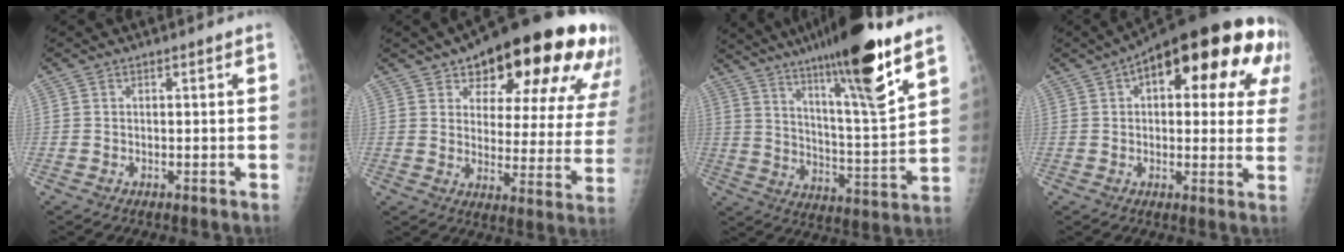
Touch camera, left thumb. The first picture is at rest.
{"total": 26.6, "force": [15.8, 10.5, 18.7], "torque": [-0.221, -0.034, 0.206]}
{"total": 21.4, "force": [14.1, 1.8, 16.0], "torque": [-0.240, -0.061, 0.230]}
{"total": 25.3, "force": [10.0, 10.9, 20.5], "torque": [-0.254, 0.025, 0.125]}